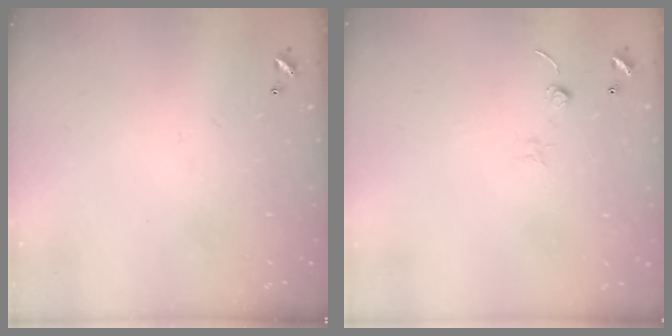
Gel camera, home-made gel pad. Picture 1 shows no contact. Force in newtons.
{"total": 0.0}